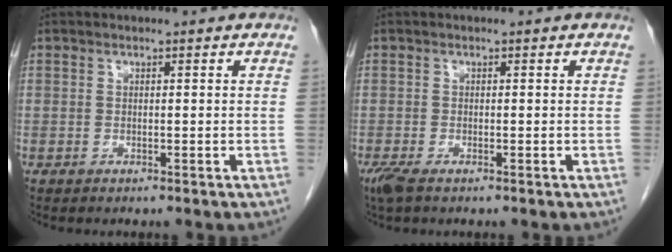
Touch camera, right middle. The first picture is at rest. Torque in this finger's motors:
{"motor_torque": [0.40, -0.17, 0.14, 0.04]}